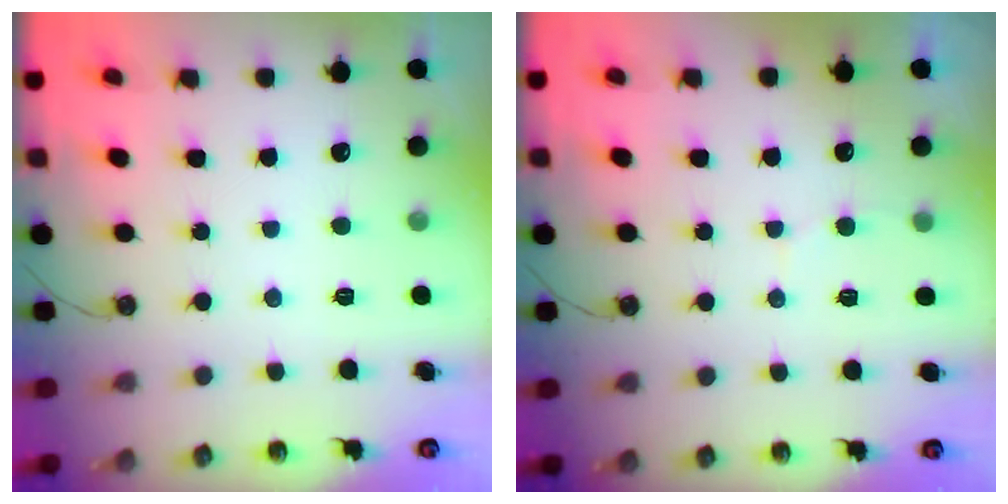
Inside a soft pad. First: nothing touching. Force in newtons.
{"total": 4.6, "press": 4.6, "slide": 0.4}